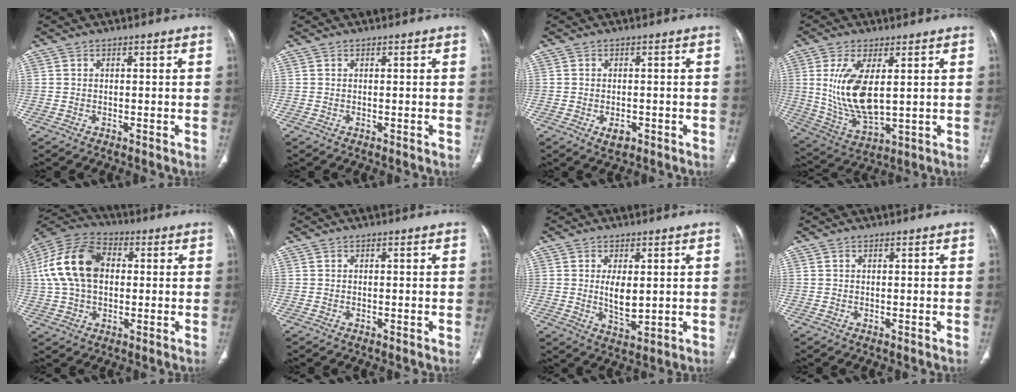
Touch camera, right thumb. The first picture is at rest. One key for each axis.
{"total": 0.0}
{"total": 2.7, "fx": -1.1, "fy": 1.7, "fz": 1.8, "tx": -0.024, "ty": 0.002, "tz": -0.012}
{"total": 13.1, "fx": 2.3, "fy": 5.8, "fz": 11.5, "tx": -0.233, "ty": -0.024, "tz": 0.061}
{"total": 16.6, "fx": 2.2, "fy": 11.1, "fz": 12.1, "tx": -0.225, "ty": 0.027, "tz": 0.033}
{"total": 0.0}
{"total": 6.0, "fx": 0.7, "fy": 2.9, "fz": 5.2, "tx": -0.084, "ty": -0.016, "tz": 0.020}
{"total": 0.0}